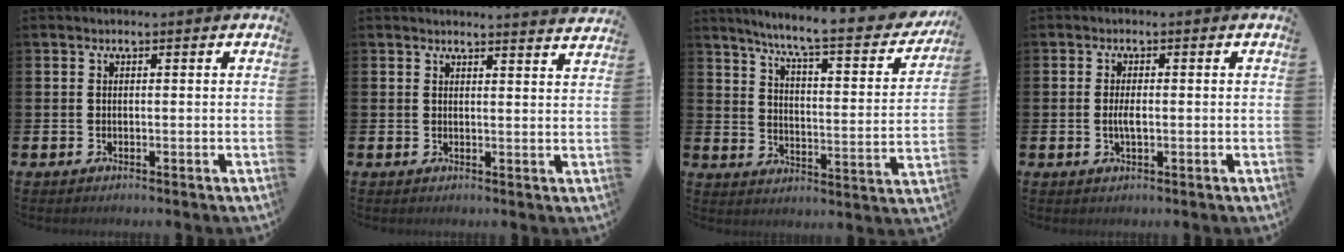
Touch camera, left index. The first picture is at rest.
{"total": 2.6, "force": [2.5, -0.3, -0.2], "torque": [0.010, -0.020, 0.044]}
{"total": 7.5, "force": [6.2, 0.8, 4.1], "torque": [-0.092, -0.049, 0.093]}
{"total": 2.2, "force": [-0.2, 0.8, 2.0], "torque": [-0.034, -0.001, -0.005]}